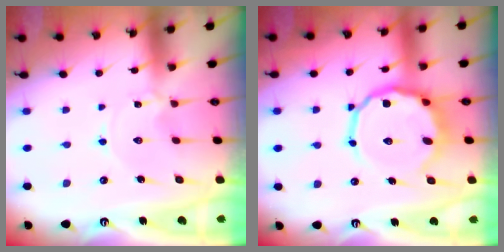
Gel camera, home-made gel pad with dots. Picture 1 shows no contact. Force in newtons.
{"total": 13.8, "press": 13.5, "slide": 2.7}